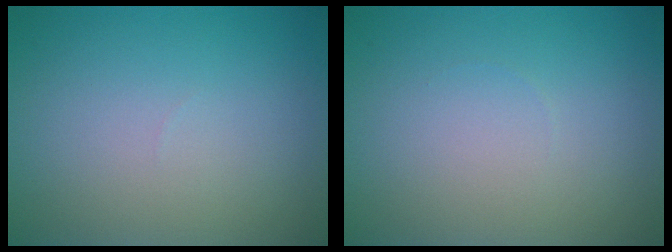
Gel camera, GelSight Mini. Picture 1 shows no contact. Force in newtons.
{"total": 0.0}